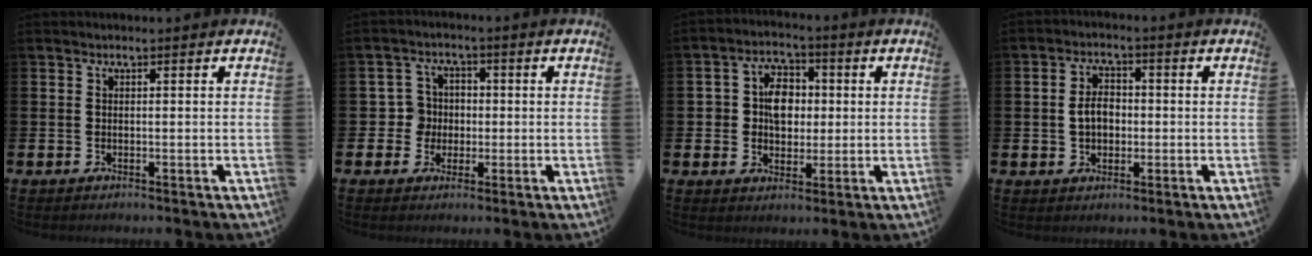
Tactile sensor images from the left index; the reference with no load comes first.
{"total": 4.3, "force": [-0.2, 4.2, 0.8], "torque": [-0.025, 0.010, -0.007]}
{"total": 6.1, "force": [0.9, 4.9, 3.5], "torque": [-0.061, 0.009, 0.007]}
{"total": 3.9, "force": [-0.2, 2.8, 2.7], "torque": [-0.032, 0.002, -0.012]}